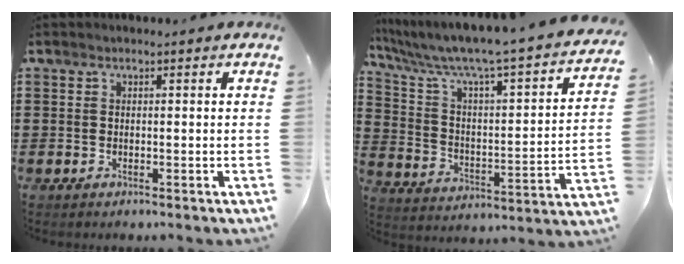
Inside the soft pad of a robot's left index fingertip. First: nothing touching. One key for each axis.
{"total": 6.0, "fx": 4.8, "fy": 0.4, "fz": 3.5, "tx": -0.093, "ty": -0.051, "tz": 0.072}